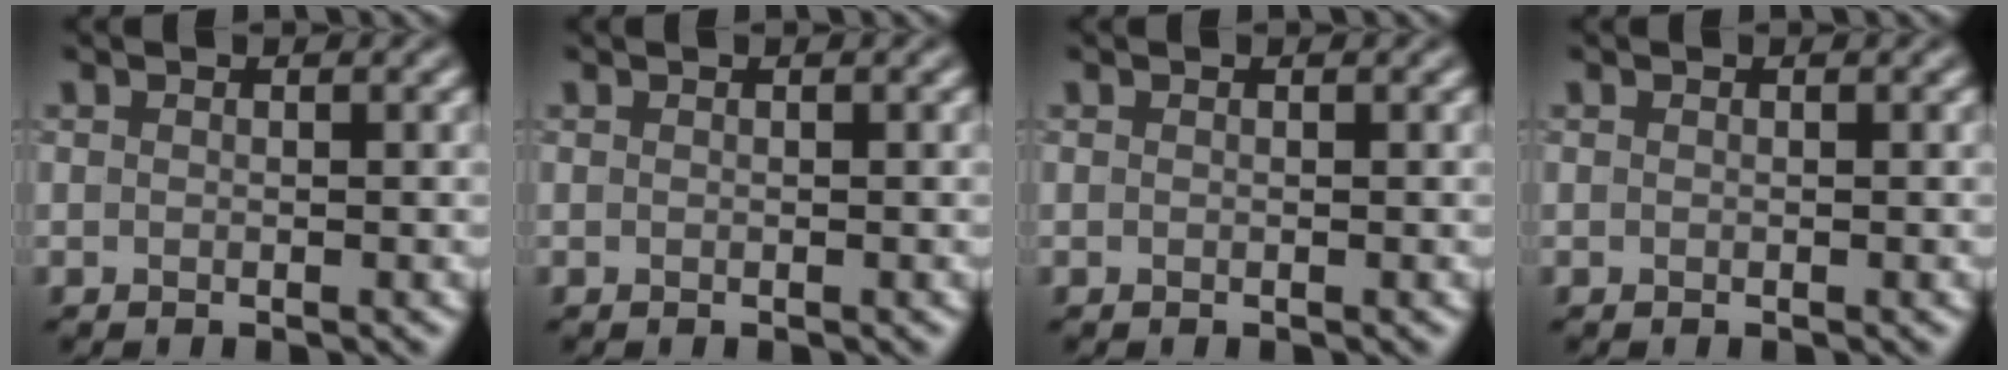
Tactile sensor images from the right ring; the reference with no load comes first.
{"total": 0.0}
{"total": 0.0}
{"total": 0.0}